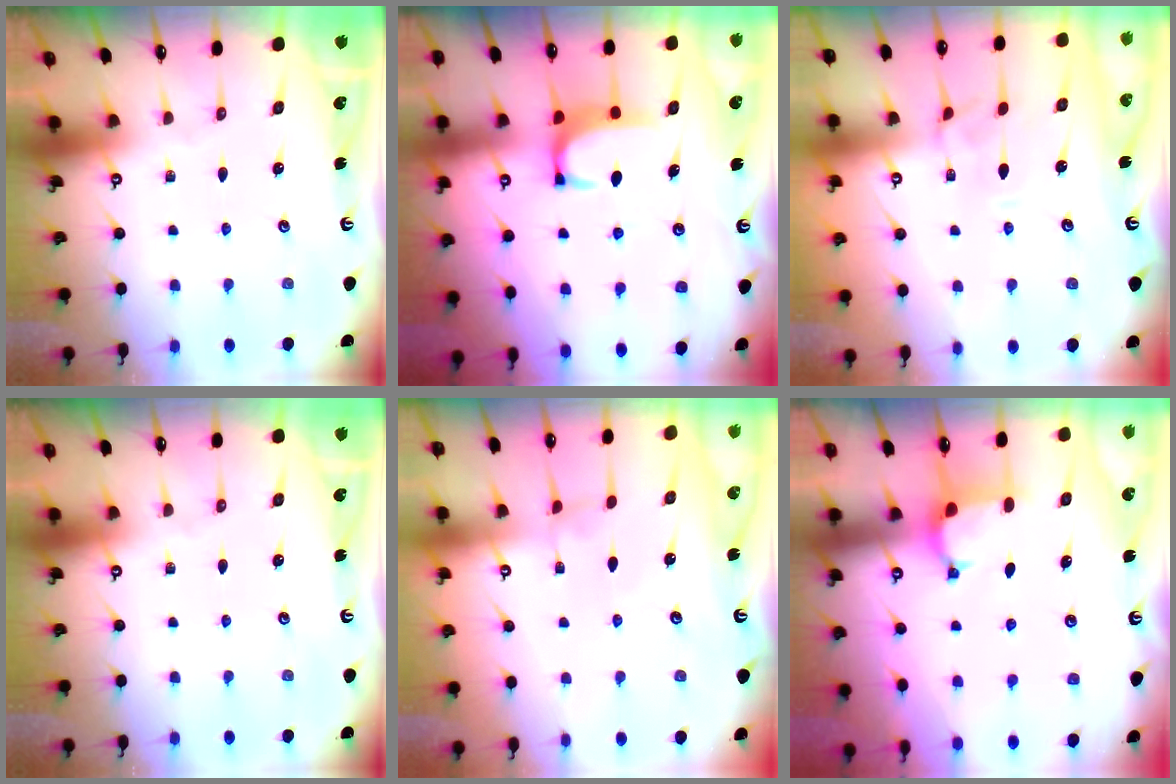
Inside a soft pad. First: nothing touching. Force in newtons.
{"total": 2.4, "press": 2.4, "slide": 0.6}
{"total": 2.7, "press": 2.6, "slide": 0.7}
{"total": 0.0}
{"total": 2.4, "press": 2.4, "slide": 0.3}
{"total": 1.7, "press": 1.6, "slide": 0.5}